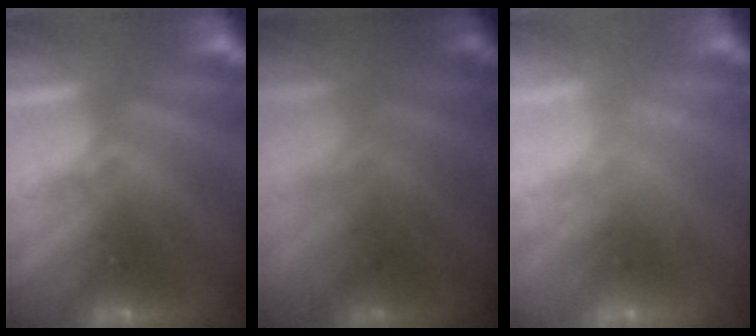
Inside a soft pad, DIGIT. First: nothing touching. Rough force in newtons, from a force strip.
{"total": 7.8}
{"total": 7.0}